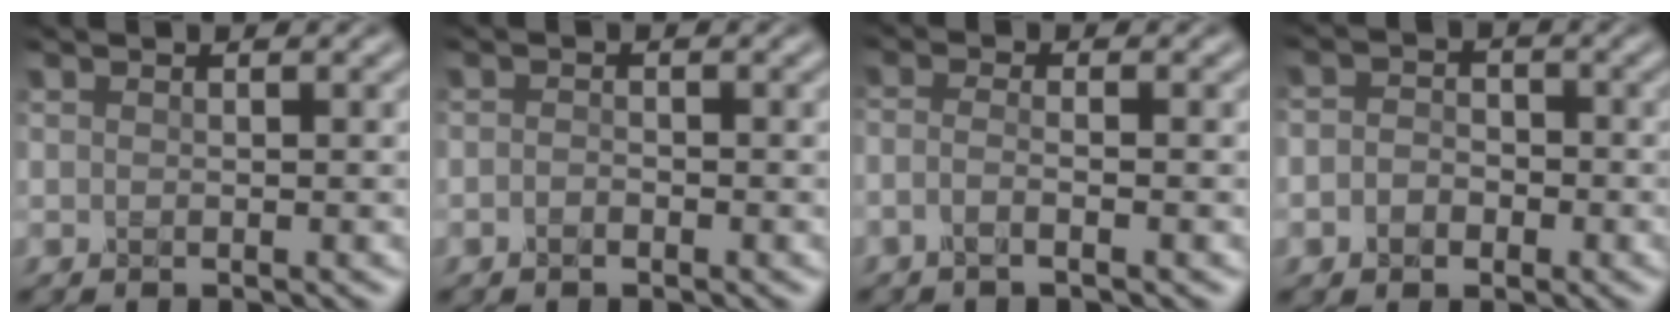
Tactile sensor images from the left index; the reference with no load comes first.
{"total": 0.8, "force": [-0.5, 0.4, 0.5], "torque": [-0.011, -0.001, -0.010]}
{"total": 2.0, "force": [-0.9, 0.6, 1.6], "torque": [-0.027, -0.005, -0.028]}
{"total": 2.5, "force": [-1.0, 2.0, 1.2], "torque": [-0.016, 0.001, -0.027]}